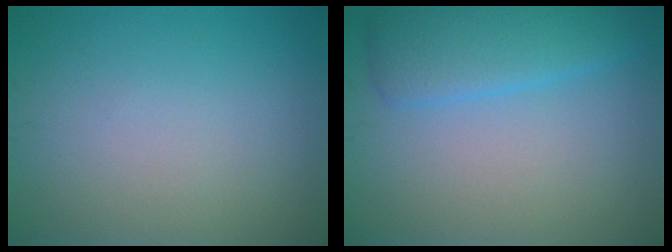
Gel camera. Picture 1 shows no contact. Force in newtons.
{"total": 4.2, "press": 4.2, "slide": 0.1}